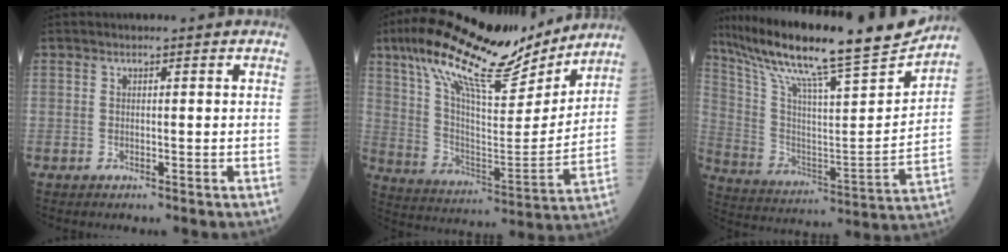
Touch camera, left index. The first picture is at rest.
{"total": 21.2, "force": [16.0, 4.6, 13.0], "torque": [-0.237, 0.016, 0.274]}
{"total": 24.4, "force": [20.7, 0.8, 13.1], "torque": [-0.239, -0.022, 0.330]}